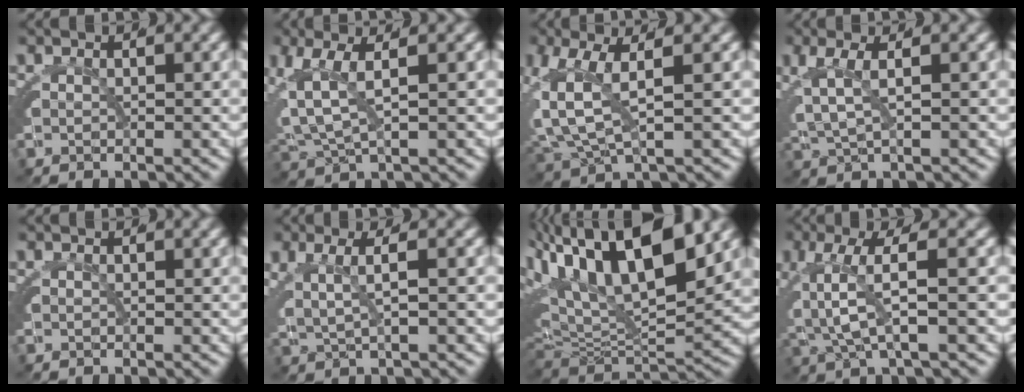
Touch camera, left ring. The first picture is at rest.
{"total": 4.4, "force": [1.2, 2.9, 3.0], "torque": [-0.085, -0.006, 0.024]}
{"total": 5.4, "force": [0.9, 3.5, 4.0], "torque": [-0.098, -0.001, 0.014]}
{"total": 2.6, "force": [0.4, 1.5, 2.1], "torque": [-0.065, -0.012, 0.016]}
{"total": 0.0}
{"total": 2.9, "force": [0.5, 1.4, 2.5], "torque": [-0.057, -0.005, 0.015]}
{"total": 13.8, "force": [3.4, 8.8, 10.1], "torque": [-0.187, 0.006, 0.047]}
{"total": 4.9, "force": [0.6, 2.3, 4.3], "torque": [-0.084, 0.010, 0.003]}